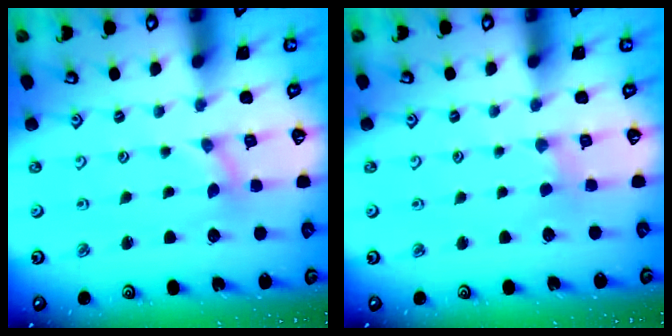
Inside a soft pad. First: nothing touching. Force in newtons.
{"total": 1.2, "press": 1.2, "slide": 0.3}